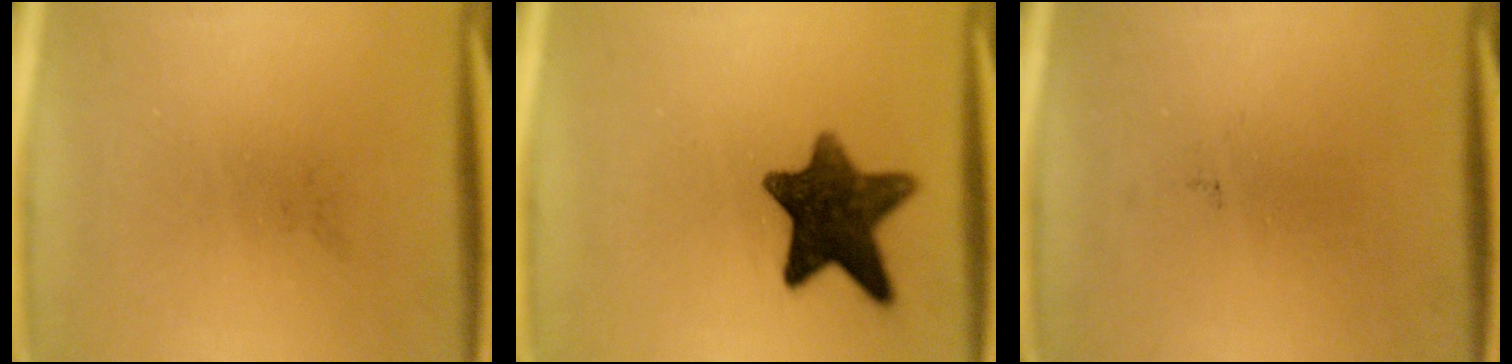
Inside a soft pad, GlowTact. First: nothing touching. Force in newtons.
{"total": 11.7}
{"total": 0.0}